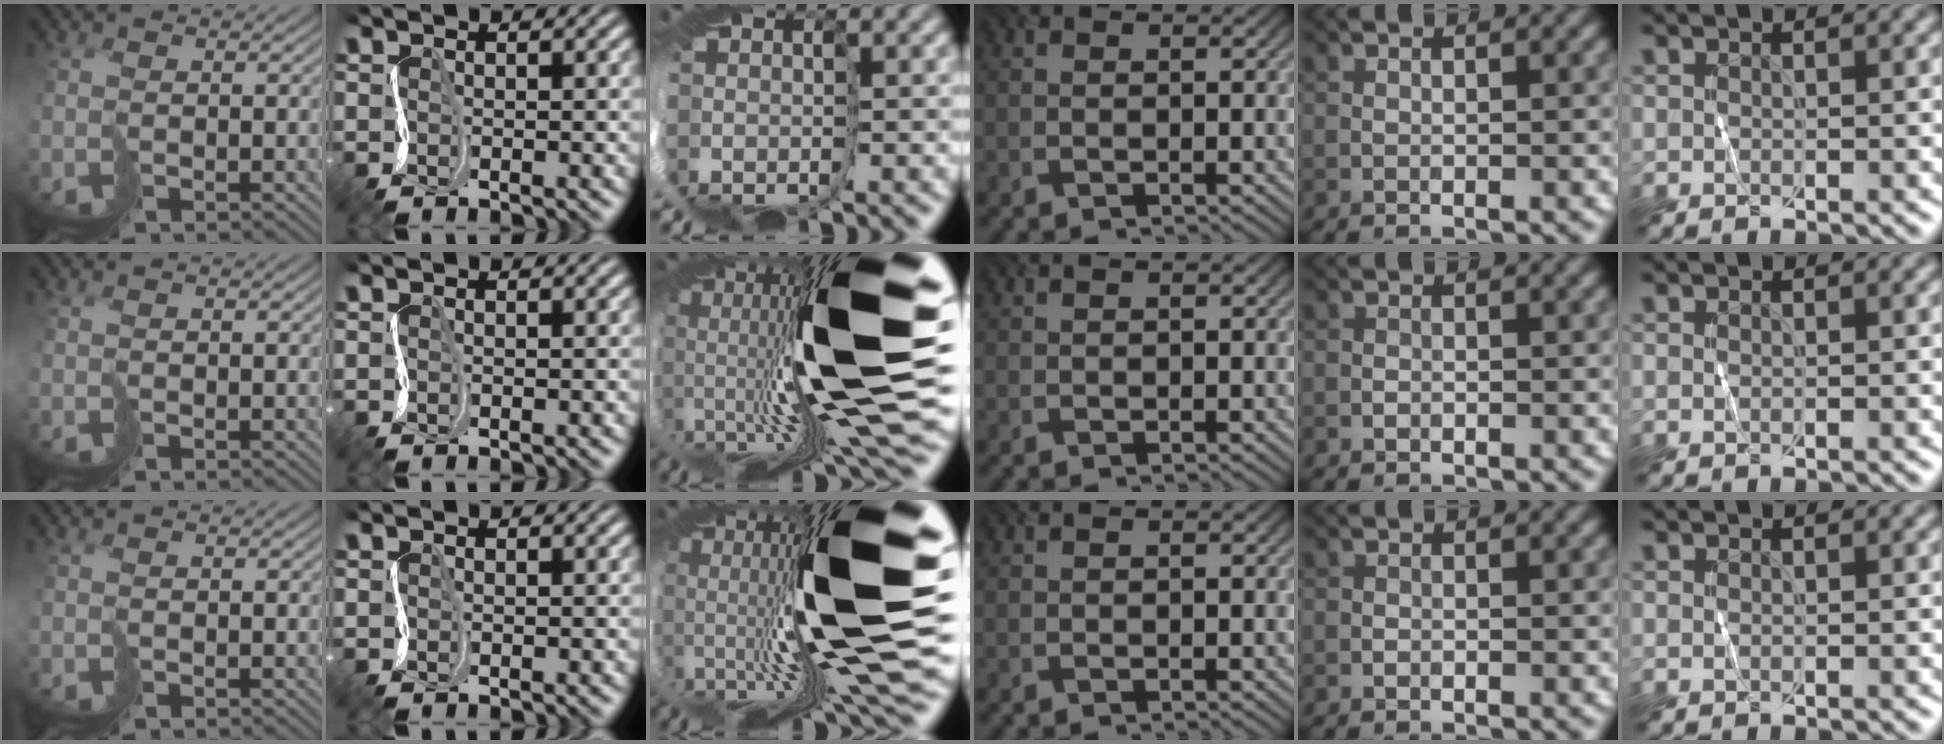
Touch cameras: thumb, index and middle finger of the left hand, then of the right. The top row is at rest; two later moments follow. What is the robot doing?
{"motion": "cut", "object": "tape"}